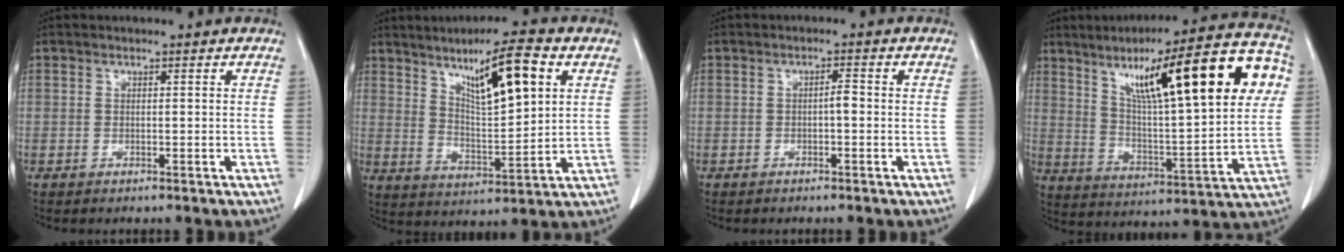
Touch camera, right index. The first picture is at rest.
{"total": 11.9, "force": [5.6, 1.6, 10.4], "torque": [-0.175, 0.004, 0.099]}
{"total": 1.4, "force": [-0.3, 0.3, 1.3], "torque": [-0.019, 0.004, -0.005]}
{"total": 25.6, "force": [9.6, 4.1, 23.4], "torque": [-0.349, 0.044, 0.146]}